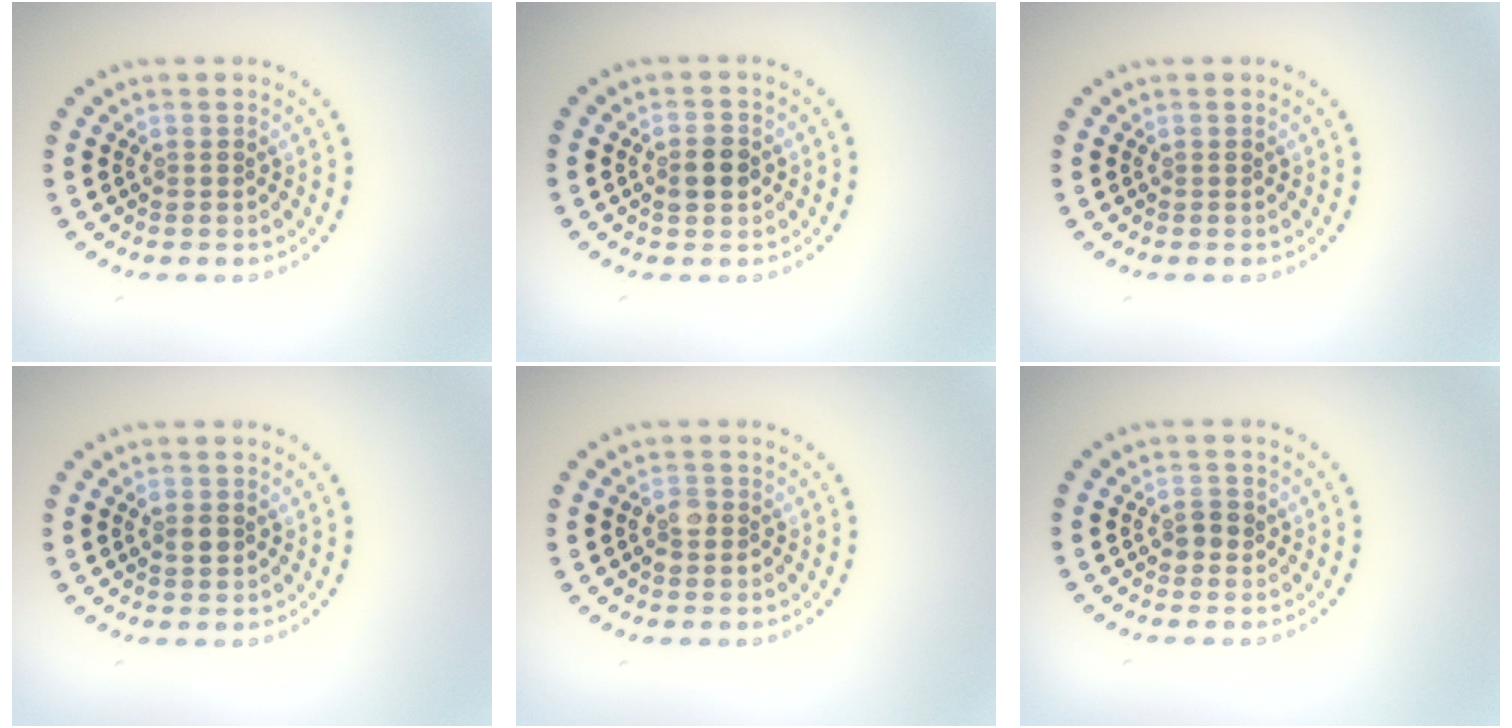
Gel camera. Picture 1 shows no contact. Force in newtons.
{"total": 2.5, "press": 2.5, "slide": 0.1}
{"total": 0.0}
{"total": 1.1, "press": 1.1, "slide": 0.1}
{"total": 1.3, "press": 1.2, "slide": 0.5}
{"total": 1.1, "press": 1.1, "slide": 0.3}